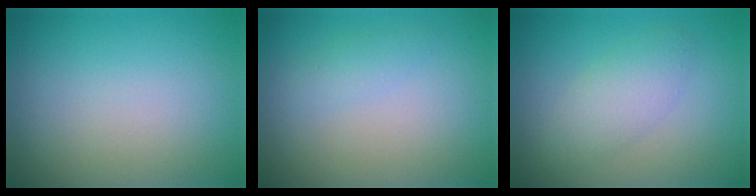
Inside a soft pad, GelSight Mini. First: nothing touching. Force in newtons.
{"total": 1.0, "press": 1.0, "slide": 0.0}
{"total": 2.8, "press": 2.8, "slide": 0.2}